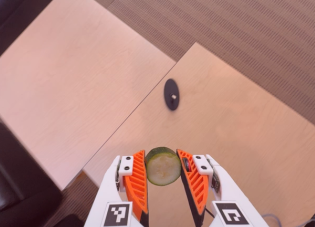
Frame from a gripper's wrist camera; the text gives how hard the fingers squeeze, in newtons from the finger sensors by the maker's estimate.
{"total": 13.8, "left": 13.9, "right": 13.8}